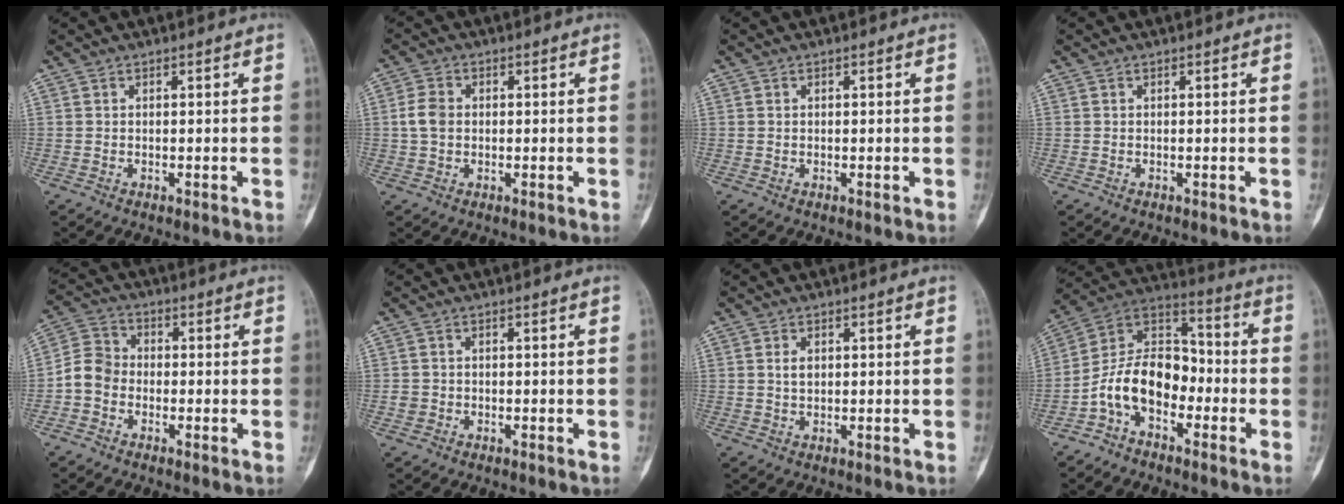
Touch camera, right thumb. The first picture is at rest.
{"total": 4.3, "force": [0.3, 3.3, 2.8], "torque": [-0.054, 0.006, 0.001]}
{"total": 0.0}
{"total": 0.0}
{"total": 6.1, "force": [-1.6, 5.2, 2.9], "torque": [-0.041, 0.022, -0.047]}
{"total": 1.6, "force": [-0.5, 1.5, 0.3], "torque": [0.002, 0.007, -0.013]}
{"total": 1.9, "force": [0.5, 1.2, 1.4], "torque": [-0.019, -0.001, 0.009]}
{"total": 13.2, "force": [-4.8, 8.5, 8.9], "torque": [-0.144, 0.071, -0.102]}